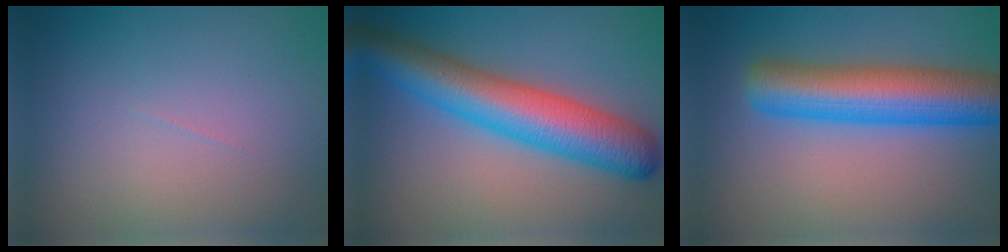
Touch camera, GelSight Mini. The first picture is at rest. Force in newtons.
{"total": 9.2, "press": 9.2, "slide": 0.1}
{"total": 8.9, "press": 8.9, "slide": 0.2}